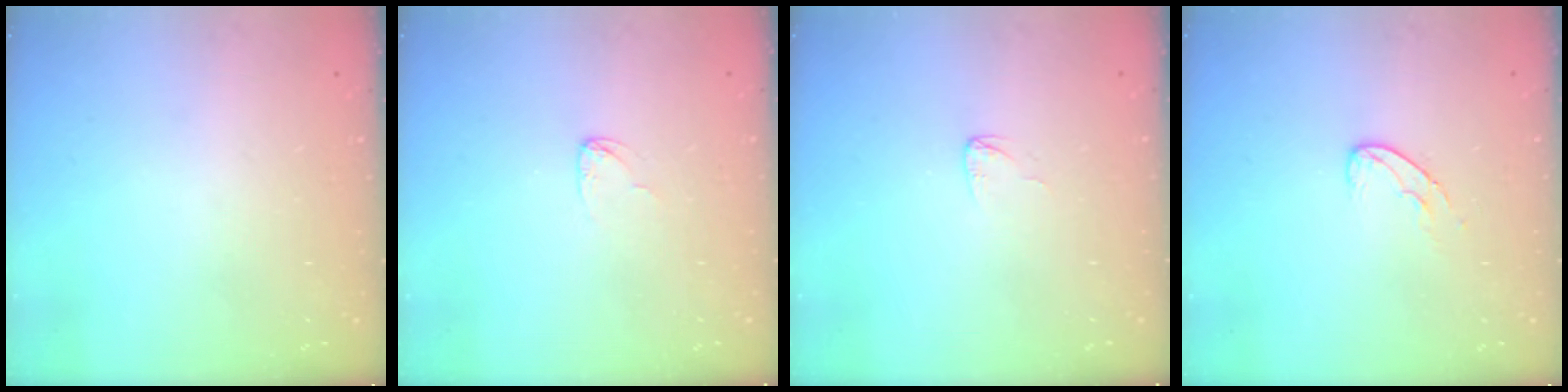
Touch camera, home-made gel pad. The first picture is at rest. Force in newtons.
{"total": 2.7, "press": 2.7, "slide": 0.1}
{"total": 3.3, "press": 3.3, "slide": 0.2}
{"total": 5.1, "press": 5.1, "slide": 0.5}